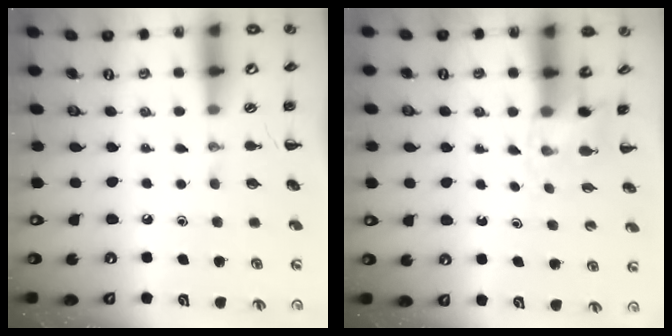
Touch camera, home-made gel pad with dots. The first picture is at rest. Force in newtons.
{"total": 2.9, "press": 2.7, "slide": 1.2}